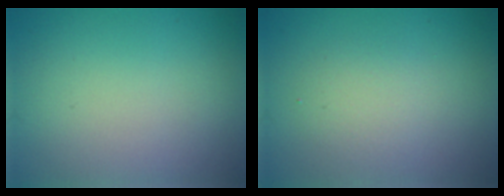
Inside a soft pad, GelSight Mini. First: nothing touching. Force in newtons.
{"total": 2.2, "press": 2.2, "slide": 0.3}